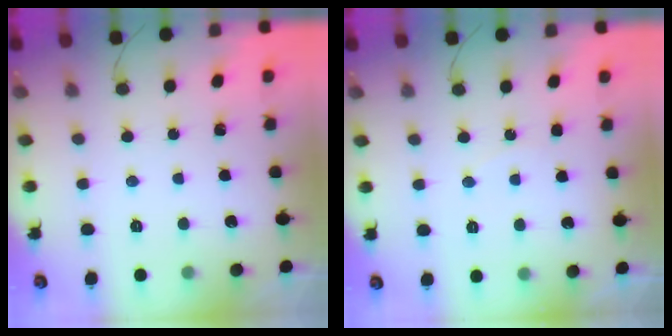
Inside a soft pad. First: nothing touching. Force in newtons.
{"total": 4.9, "press": 4.8, "slide": 0.4}